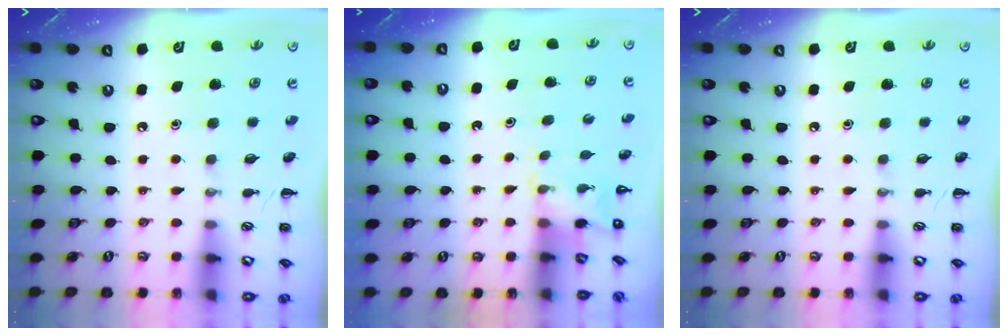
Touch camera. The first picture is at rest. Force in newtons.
{"total": 3.0, "press": 2.8, "slide": 1.0}
{"total": 0.0}